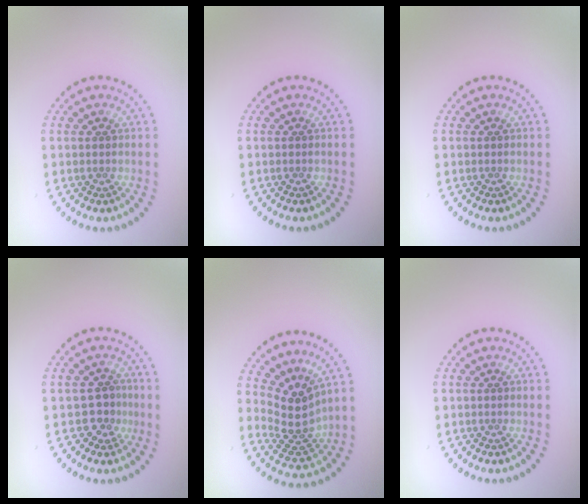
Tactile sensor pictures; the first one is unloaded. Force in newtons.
{"total": 0.0}
{"total": 0.0}
{"total": 2.0, "press": 1.8, "slide": 0.9}
{"total": 3.8, "press": 2.7, "slide": 2.6}
{"total": 0.0}